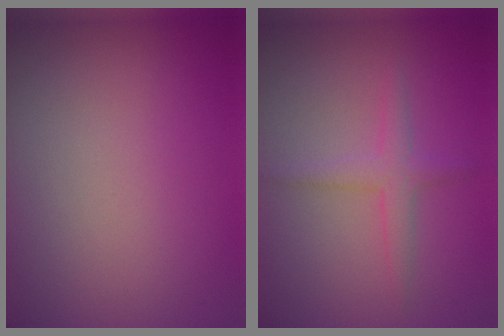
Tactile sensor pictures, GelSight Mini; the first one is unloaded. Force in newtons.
{"total": 2.0, "press": 2.0, "slide": 0.1}